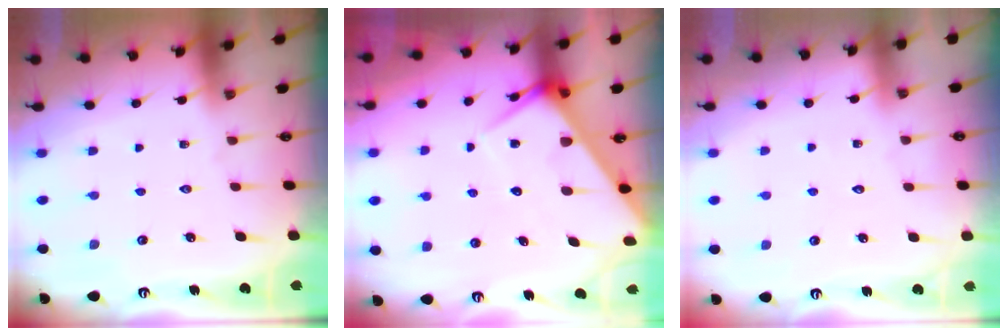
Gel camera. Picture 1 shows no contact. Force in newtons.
{"total": 5.8, "press": 5.7, "slide": 0.6}
{"total": 2.4, "press": 2.4, "slide": 0.3}